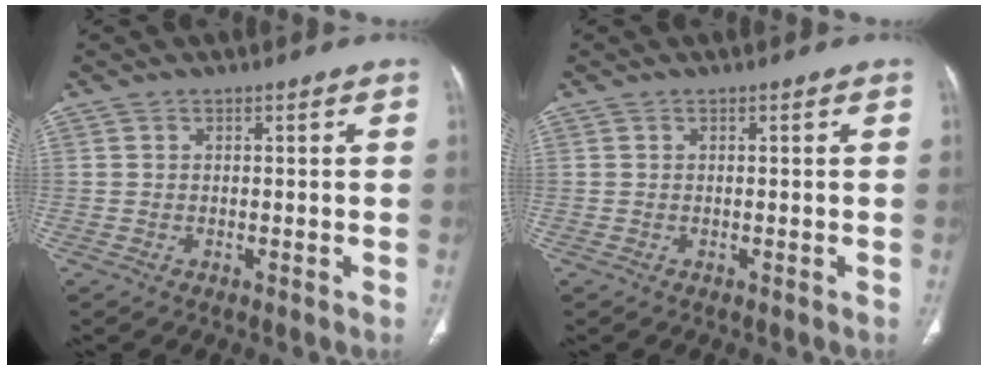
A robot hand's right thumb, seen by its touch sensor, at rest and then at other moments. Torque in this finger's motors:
{"motor_torque": [0.14, 0.15, -0.15, -0.15, 0.00]}